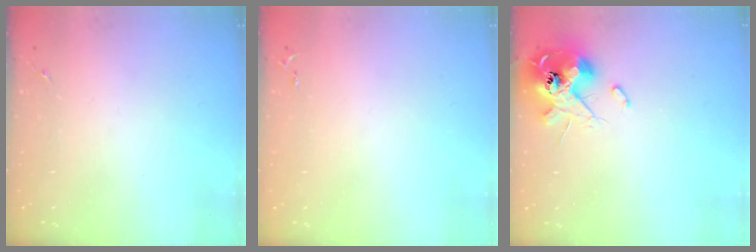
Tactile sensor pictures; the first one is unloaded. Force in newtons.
{"total": 2.5, "press": 2.5, "slide": 0.3}
{"total": 13.1, "press": 13.0, "slide": 1.6}